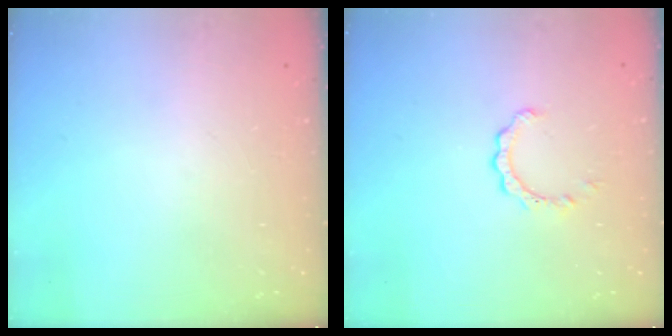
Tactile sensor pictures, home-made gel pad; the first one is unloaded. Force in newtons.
{"total": 2.4, "press": 2.4, "slide": 0.3}